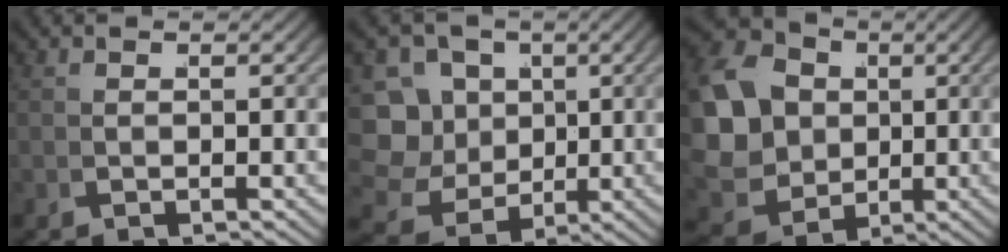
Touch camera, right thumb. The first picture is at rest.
{"total": 14.3, "force": [-1.2, 12.6, 6.5], "torque": [-0.148, -0.046, -0.021]}
{"total": 17.2, "force": [-0.5, 14.9, 8.6], "torque": [-0.215, -0.051, -0.009]}